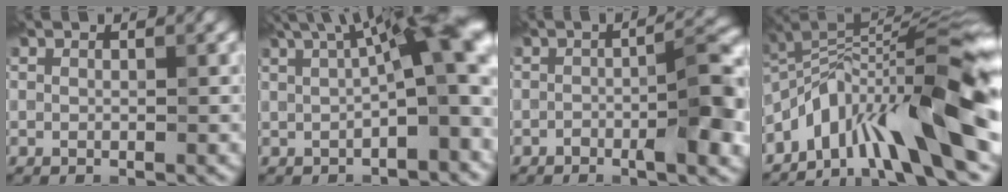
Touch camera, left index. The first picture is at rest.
{"total": 10.9, "force": [1.9, 2.8, 10.3], "torque": [-0.124, 0.031, 0.021]}
{"total": 5.7, "force": [-1.9, 1.5, 5.1], "torque": [-0.079, 0.009, -0.036]}
{"total": 12.6, "force": [-5.7, 2.7, 11.0], "torque": [-0.175, 0.024, -0.092]}